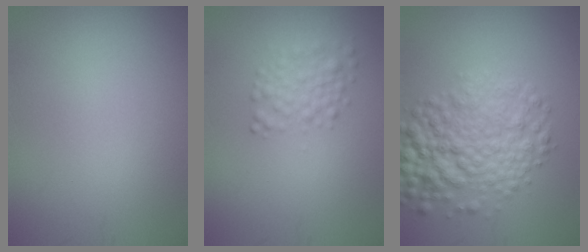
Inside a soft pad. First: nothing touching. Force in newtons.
{"total": 2.3, "press": 2.3, "slide": 0.0}
{"total": 6.6, "press": 6.6, "slide": 0.1}